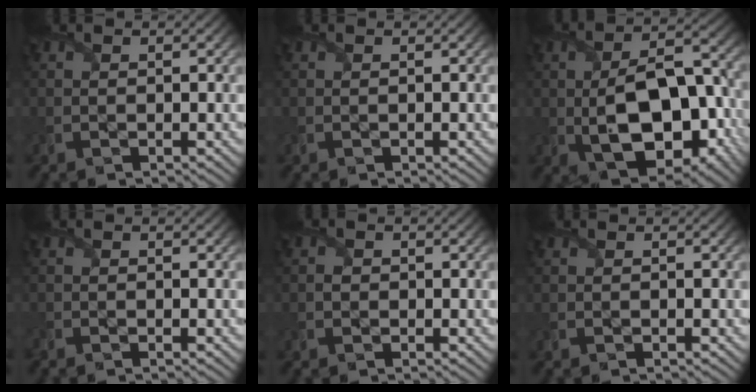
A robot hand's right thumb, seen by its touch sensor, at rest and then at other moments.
{"total": 0.0}
{"total": 14.6, "force": [-3.1, 8.3, 11.7], "torque": [-0.185, -0.015, -0.046]}
{"total": 0.7, "force": [-0.7, 0.2, 0.3], "torque": [-0.009, -0.007, -0.013]}
{"total": 0.9, "force": [-0.2, 0.8, 0.4], "torque": [-0.009, -0.003, -0.006]}
{"total": 0.0}